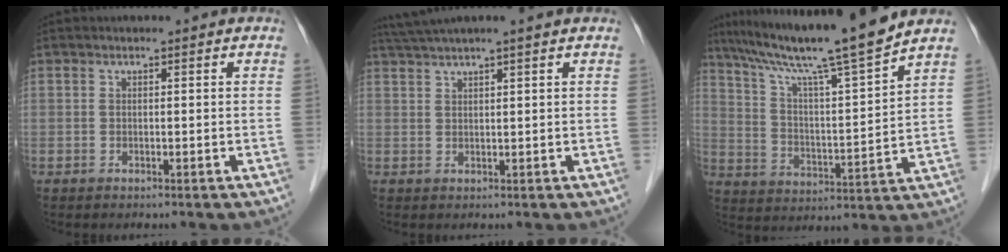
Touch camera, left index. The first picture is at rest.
{"total": 5.3, "force": [4.3, -1.2, 2.9], "torque": [-0.047, 0.027, 0.078]}
{"total": 16.6, "force": [13.8, -1.5, 9.2], "torque": [-0.158, -0.005, 0.225]}